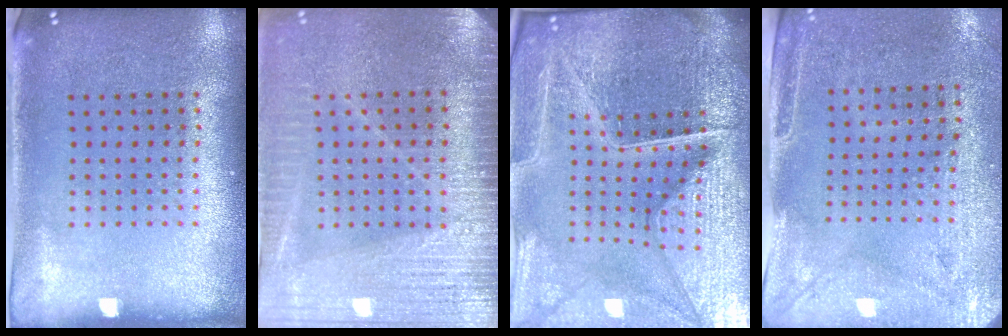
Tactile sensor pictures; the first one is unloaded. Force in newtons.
{"total": 3.7, "press": 3.4, "slide": 1.5}
{"total": 6.3, "press": 5.7, "slide": 2.7}
{"total": 2.9, "press": 2.4, "slide": 1.5}